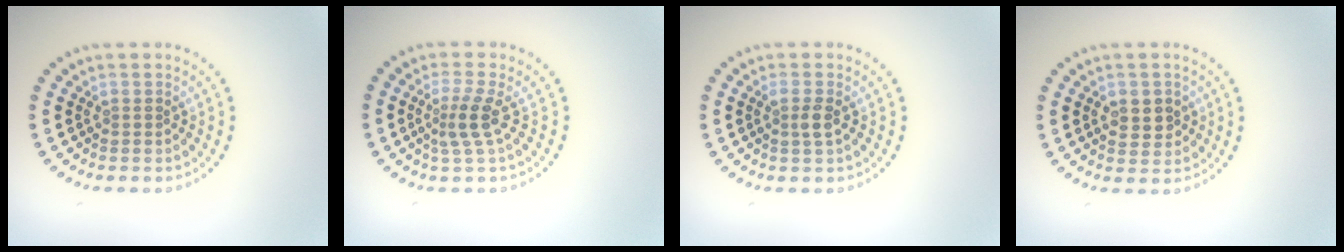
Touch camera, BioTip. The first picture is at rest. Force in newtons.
{"total": 2.5, "press": 1.8, "slide": 1.8}
{"total": 1.4, "press": 1.2, "slide": 0.8}
{"total": 2.7, "press": 2.6, "slide": 0.5}